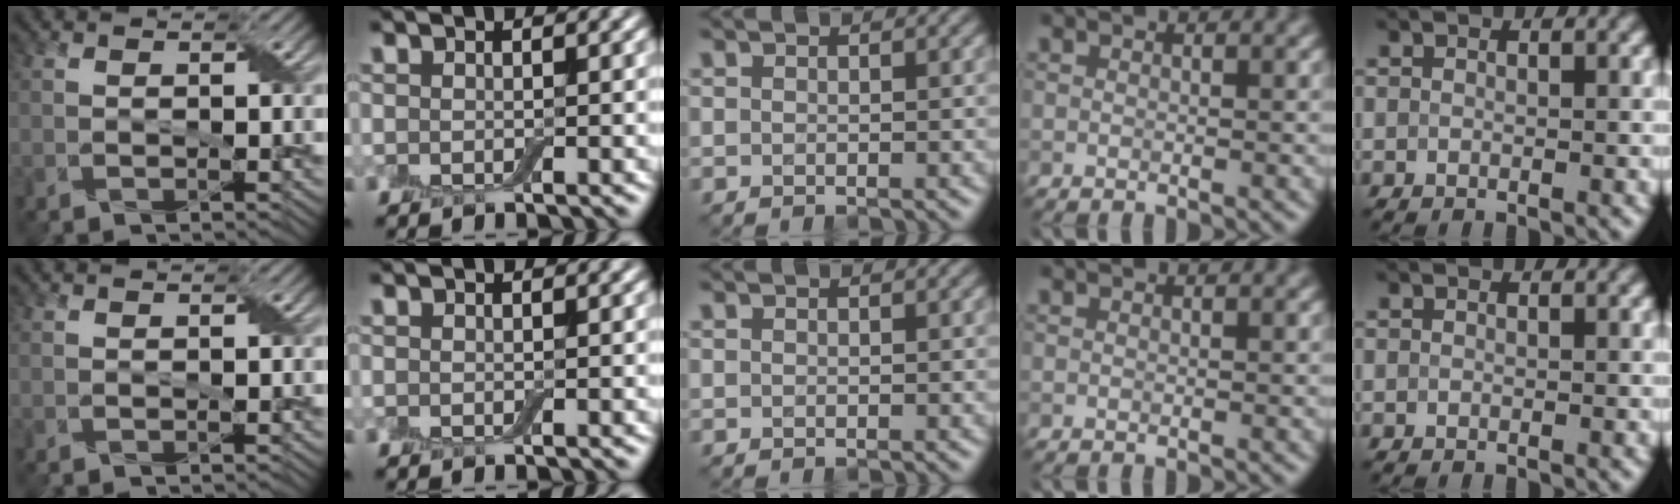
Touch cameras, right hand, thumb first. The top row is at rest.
{}